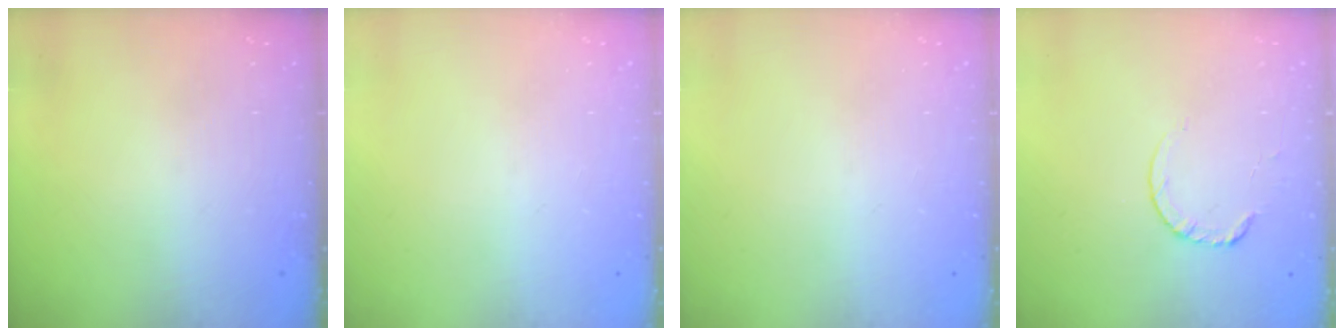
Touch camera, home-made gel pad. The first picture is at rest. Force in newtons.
{"total": 0.0}
{"total": 0.0}
{"total": 5.9, "press": 5.9, "slide": 0.5}